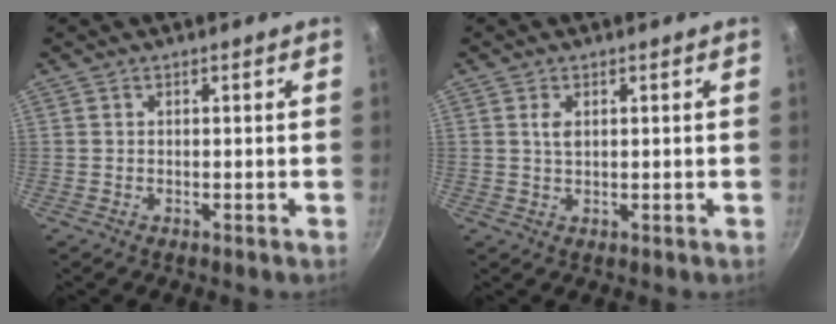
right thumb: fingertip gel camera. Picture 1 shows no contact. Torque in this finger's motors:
{"motor_torque": [0.60, 0.50, 0.17, 0.54, 0.05]}